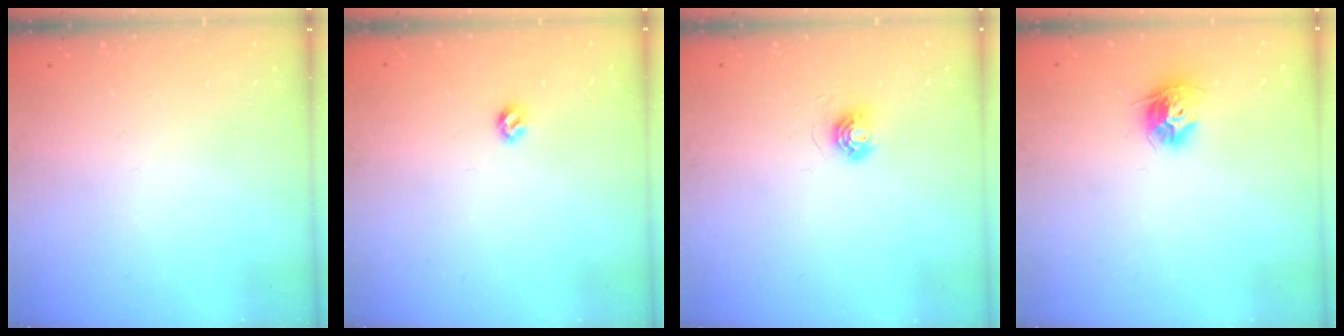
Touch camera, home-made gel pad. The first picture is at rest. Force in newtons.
{"total": 5.3, "press": 5.3, "slide": 0.7}
{"total": 5.4, "press": 5.4, "slide": 0.3}
{"total": 9.9, "press": 9.9, "slide": 0.5}